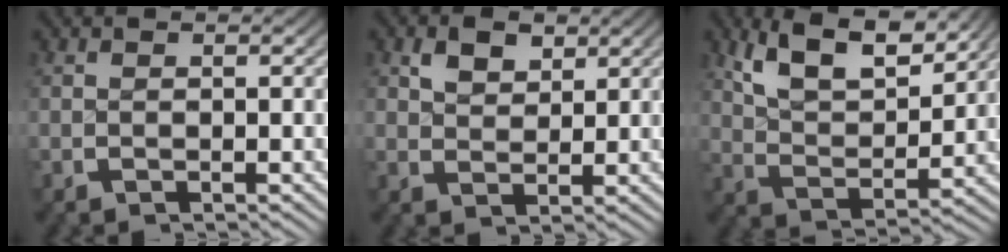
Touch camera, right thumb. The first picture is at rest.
{"total": 2.7, "force": [1.9, 1.5, 1.1], "torque": [-0.013, -0.008, 0.042]}
{"total": 8.3, "force": [5.1, 3.9, 5.2], "torque": [-0.110, -0.009, 0.094]}